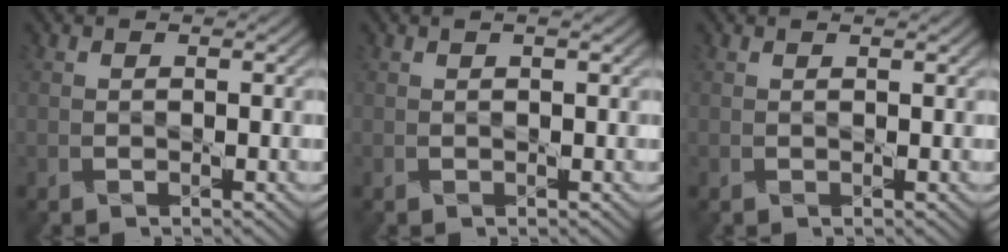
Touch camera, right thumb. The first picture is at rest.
{"total": 0.8, "force": [0.5, -0.1, 0.6], "torque": [-0.014, 0.003, 0.007]}
{"total": 0.6, "force": [0.5, -0.2, 0.2], "torque": [-0.006, 0.002, 0.008]}